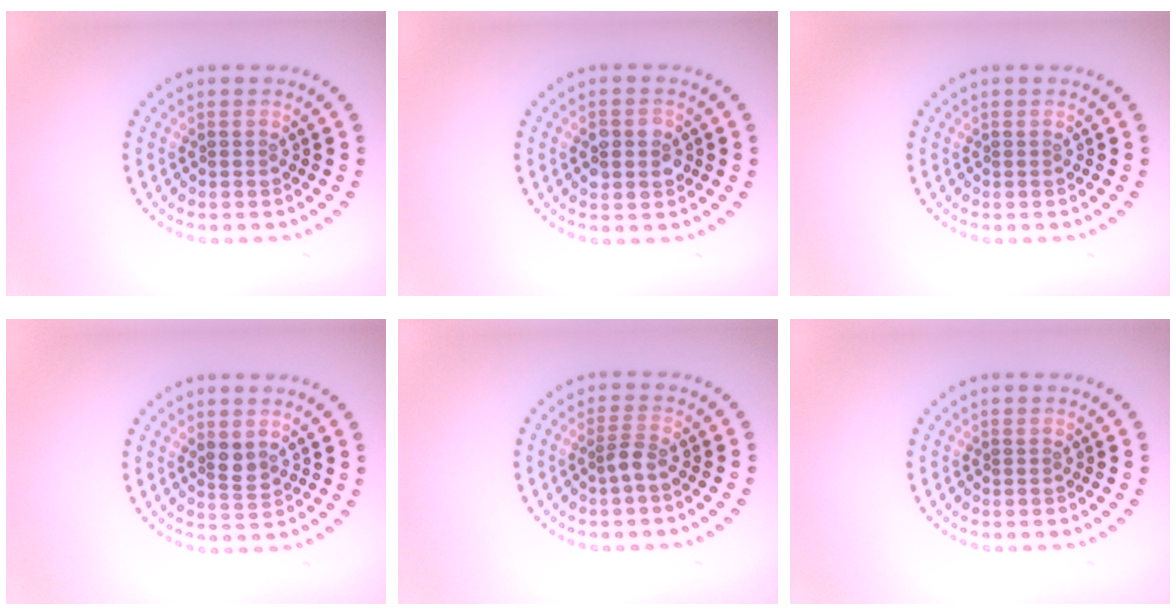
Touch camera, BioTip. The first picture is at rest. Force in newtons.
{"total": 2.8, "press": 2.8, "slide": 0.3}
{"total": 0.0}
{"total": 1.7, "press": 1.5, "slide": 0.9}
{"total": 1.5, "press": 1.0, "slide": 1.0}
{"total": 0.0}